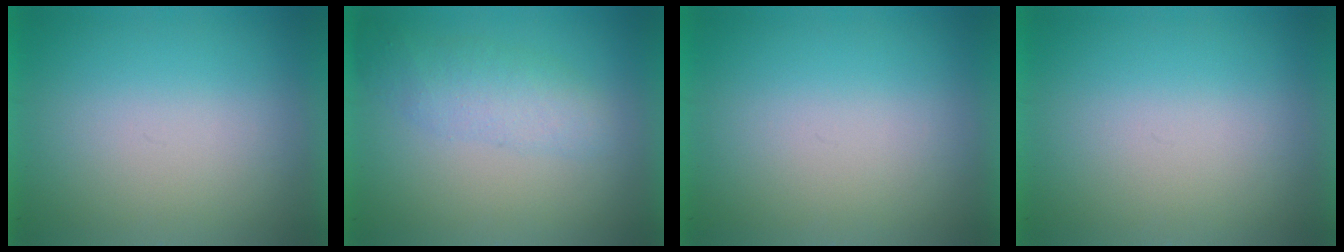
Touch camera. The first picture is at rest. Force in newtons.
{"total": 2.3}
{"total": 0.0}
{"total": 0.0}